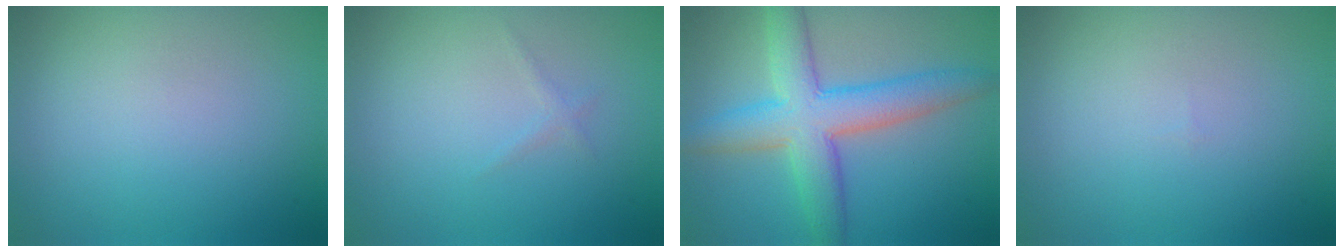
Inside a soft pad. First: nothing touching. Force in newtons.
{"total": 0.6, "press": 0.6, "slide": 0.0}
{"total": 7.4, "press": 7.3, "slide": 0.4}
{"total": 0.0}